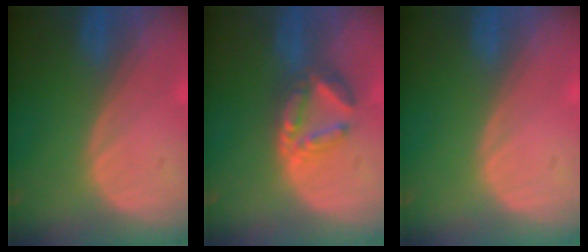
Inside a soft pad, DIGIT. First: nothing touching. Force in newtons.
{"total": 6.2, "press": 5.7, "slide": 2.5}
{"total": 0.0}